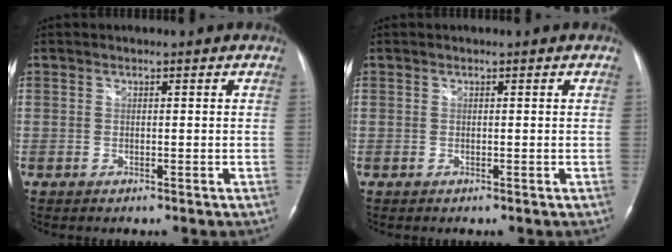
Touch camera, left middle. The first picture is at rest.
{"total": 0.0}